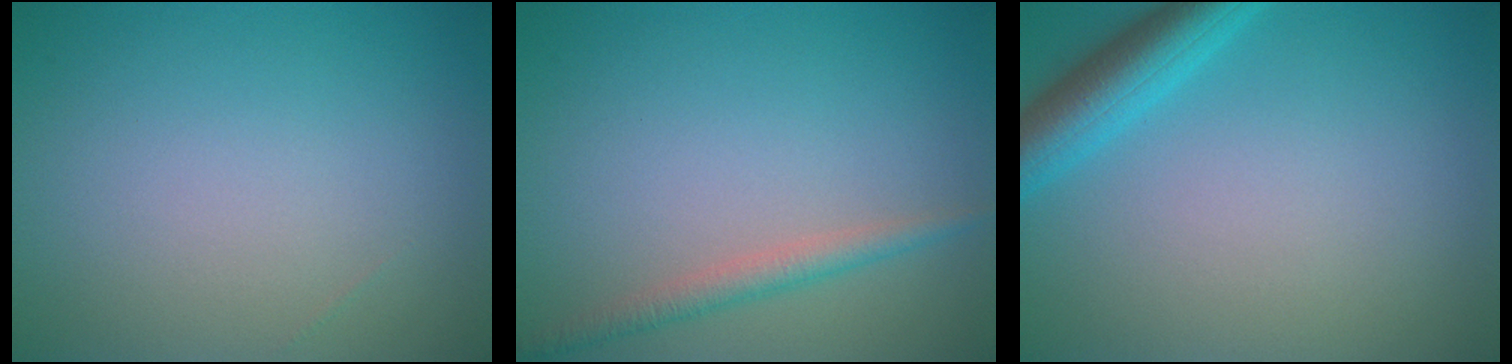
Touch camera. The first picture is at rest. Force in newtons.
{"total": 1.9, "press": 1.9, "slide": 0.0}
{"total": 4.1, "press": 4.1, "slide": 0.4}